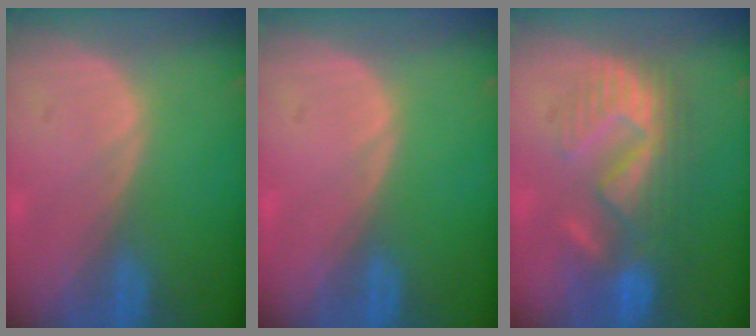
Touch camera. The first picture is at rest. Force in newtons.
{"total": 0.0}
{"total": 9.0, "press": 8.9, "slide": 1.6}